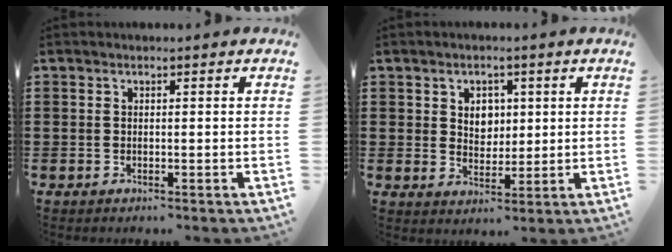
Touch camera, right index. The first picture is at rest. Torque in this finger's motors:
{"motor_torque": [0.67, 0.56, 0.12, 0.07]}